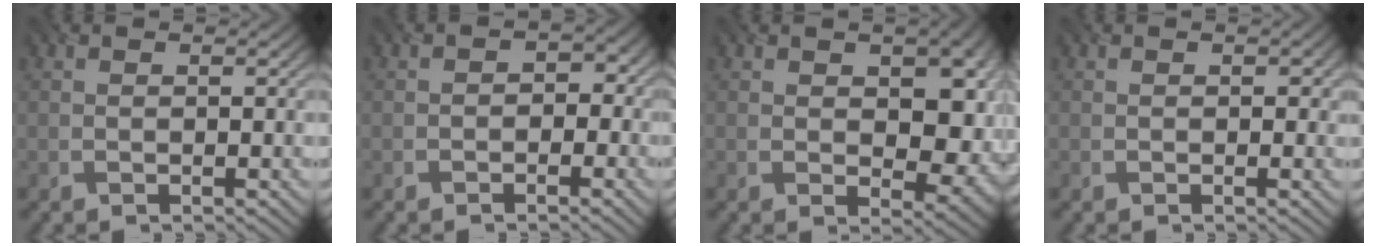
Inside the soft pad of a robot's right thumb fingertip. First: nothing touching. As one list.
[{"total": 2.0, "force": [-0.8, 1.7, 0.8], "torque": [-0.001, 0.004, -0.014]}, {"total": 7.3, "force": [0.3, 4.7, 5.5], "torque": [-0.079, -0.014, 0.011]}, {"total": 0.7, "force": [0.1, 0.6, 0.3], "torque": [-0.006, -0.006, -0.001]}]